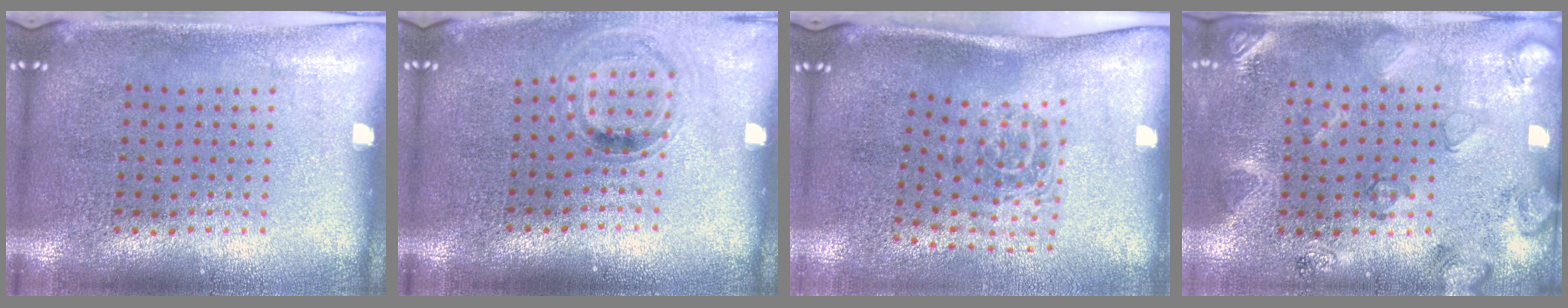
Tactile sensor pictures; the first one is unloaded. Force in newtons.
{"total": 0.8, "press": 0.8, "slide": 0.1}
{"total": 1.7, "press": 1.2, "slide": 1.2}
{"total": 2.1, "press": 1.8, "slide": 1.2}